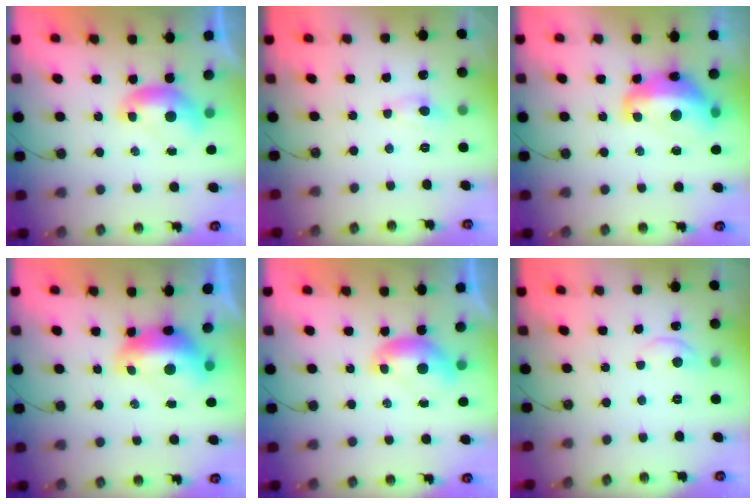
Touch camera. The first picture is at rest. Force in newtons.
{"total": 2.4, "press": 2.3, "slide": 0.8}
{"total": 6.7, "press": 6.6, "slide": 0.9}
{"total": 2.8, "press": 2.7, "slide": 0.7}
{"total": 0.0}
{"total": 1.9, "press": 1.7, "slide": 0.7}